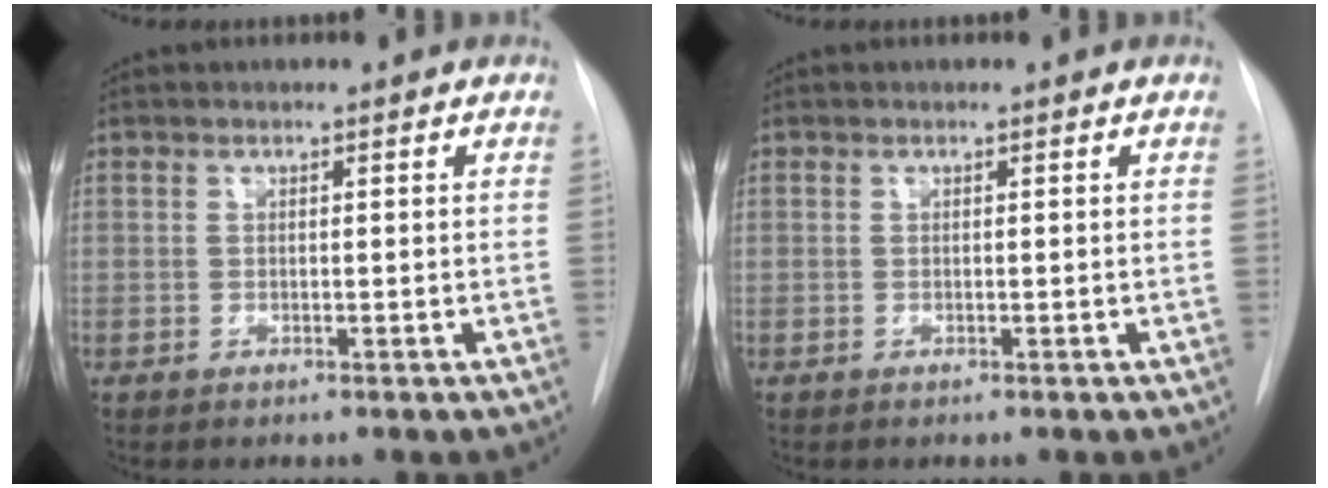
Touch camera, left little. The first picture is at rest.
{"total": 0.0}